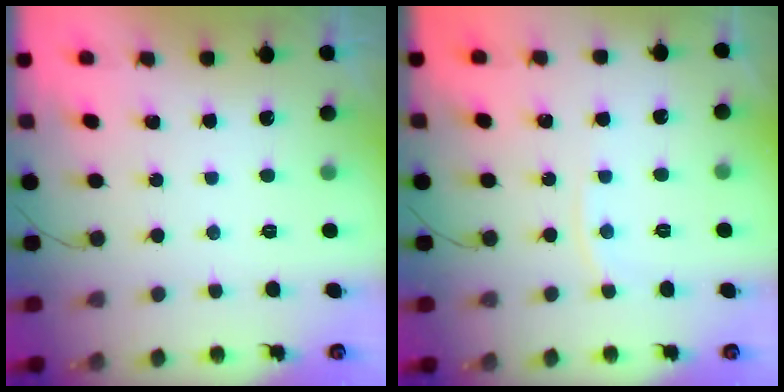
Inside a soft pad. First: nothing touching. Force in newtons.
{"total": 3.3, "press": 3.3, "slide": 0.5}